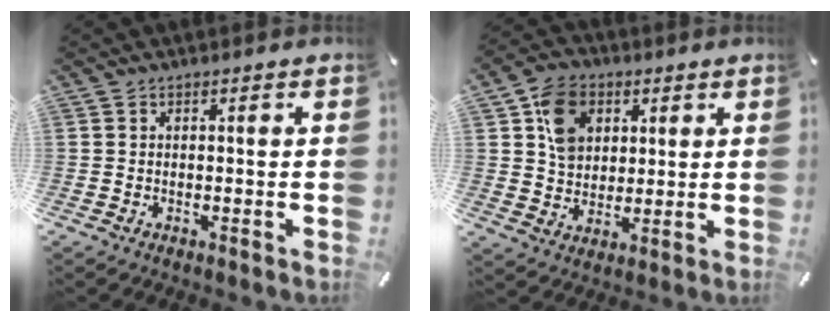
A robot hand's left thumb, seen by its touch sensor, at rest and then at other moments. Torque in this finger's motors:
{"motor_torque": [1.11, 1.58, 0.84, -0.87, 0.29]}